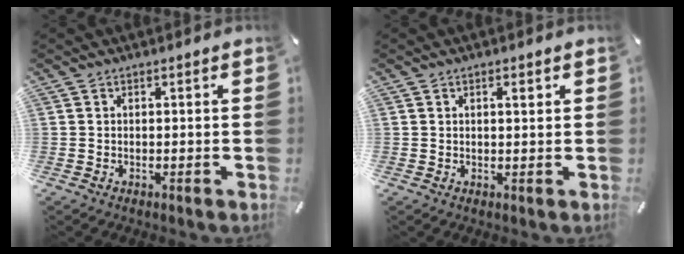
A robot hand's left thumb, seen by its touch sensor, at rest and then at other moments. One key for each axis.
{"total": 1.5, "fx": 0.6, "fy": 0.5, "fz": 1.3, "tx": -0.018, "ty": 0.000, "tz": 0.007}